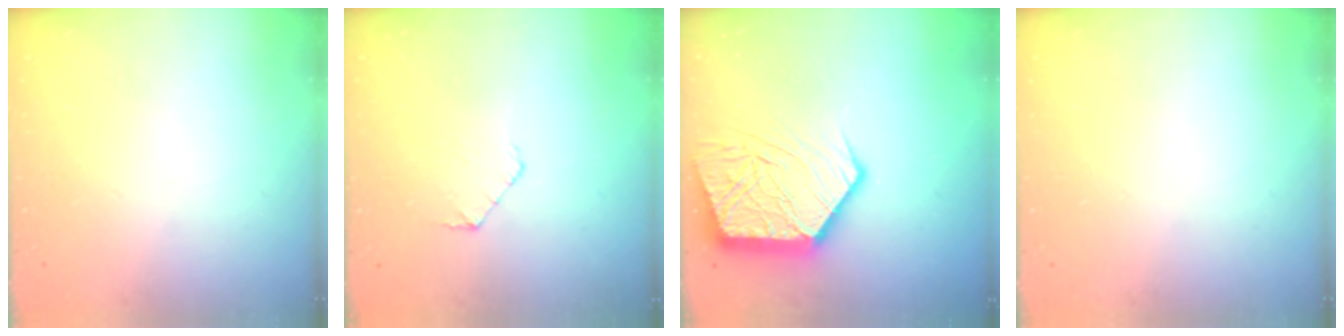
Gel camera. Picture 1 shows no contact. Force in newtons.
{"total": 4.9, "press": 4.8, "slide": 0.5}
{"total": 19.9, "press": 19.8, "slide": 1.7}
{"total": 0.0}